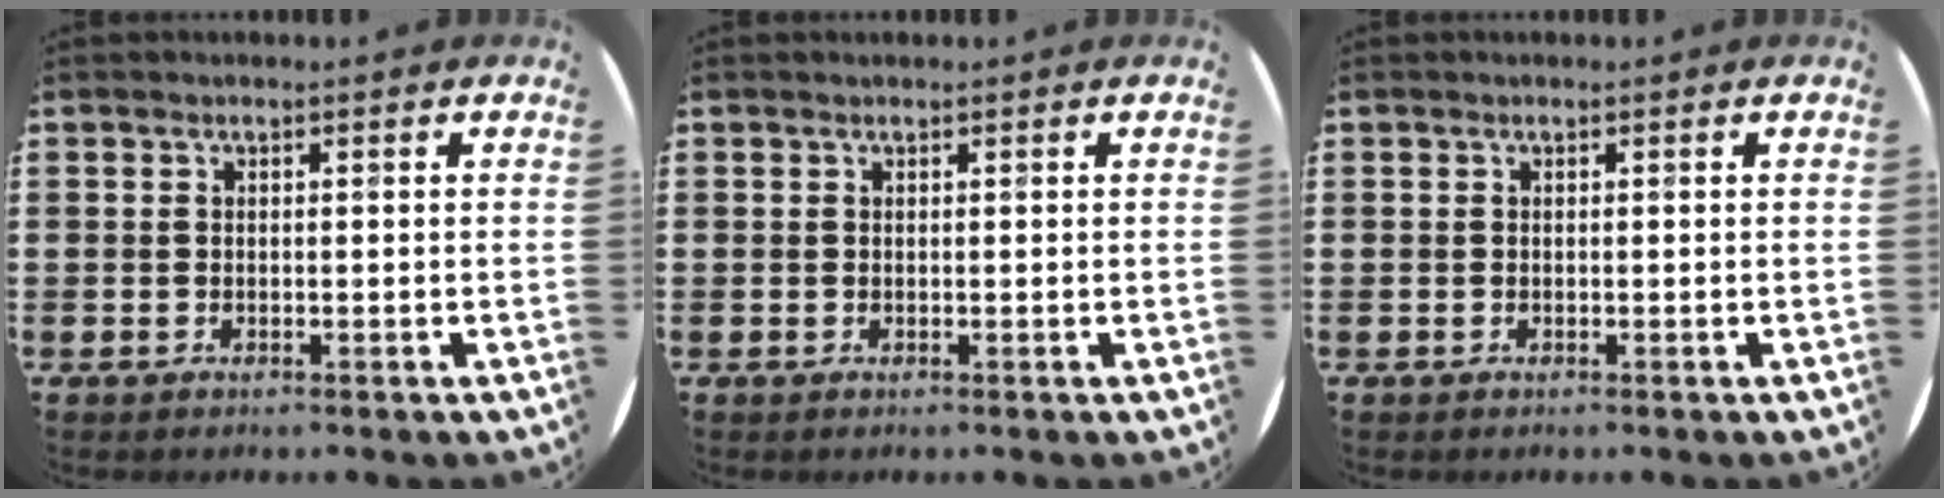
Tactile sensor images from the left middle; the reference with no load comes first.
{"total": 0.0}
{"total": 0.0}